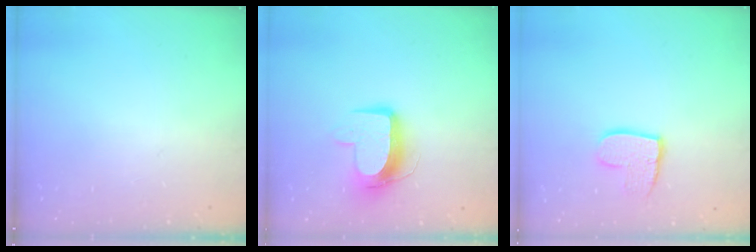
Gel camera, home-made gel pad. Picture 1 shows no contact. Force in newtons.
{"total": 10.6, "press": 10.6, "slide": 0.2}
{"total": 9.2, "press": 9.2, "slide": 0.6}